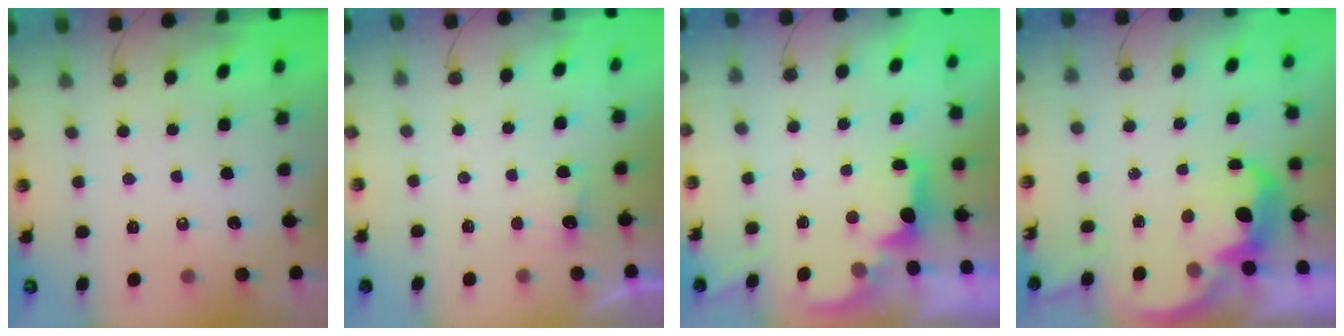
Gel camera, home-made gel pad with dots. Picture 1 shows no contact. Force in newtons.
{"total": 2.4, "press": 2.2, "slide": 0.9}
{"total": 2.0, "press": 1.8, "slide": 0.8}
{"total": 5.3, "press": 5.3, "slide": 0.5}